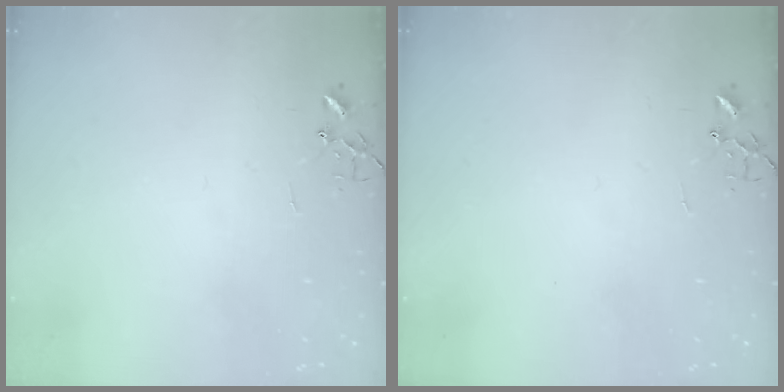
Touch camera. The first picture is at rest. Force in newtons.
{"total": 0.0}